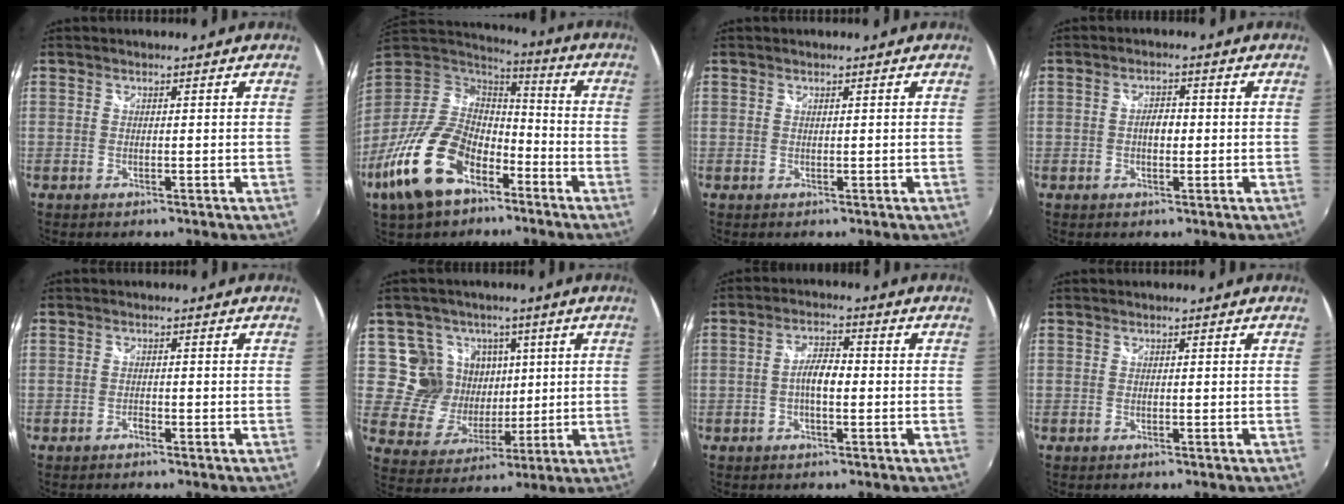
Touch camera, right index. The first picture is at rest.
{"total": 20.3, "force": [-10.8, 11.8, 12.5], "torque": [-0.278, -0.021, -0.196]}
{"total": 0.0}
{"total": 2.8, "force": [-0.2, 1.6, 2.3], "torque": [-0.039, 0.005, -0.005]}
{"total": 0.8, "force": [-0.7, 0.4, 0.3], "torque": [-0.006, -0.001, -0.014]}
{"total": 10.9, "force": [3.9, 9.9, 2.4], "torque": [-0.067, 0.001, 0.076]}
{"total": 4.4, "force": [-0.8, 1.5, 4.0], "torque": [-0.075, 0.010, -0.016]}
{"total": 0.0}